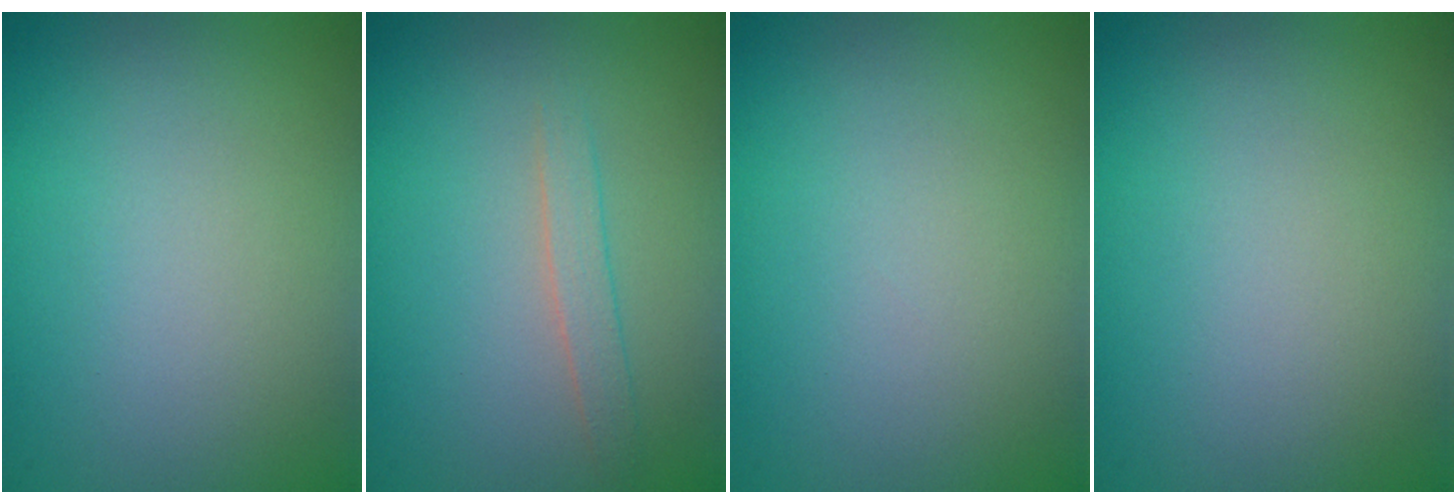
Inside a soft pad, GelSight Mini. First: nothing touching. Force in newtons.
{"total": 1.3, "press": 1.3, "slide": 0.1}
{"total": 0.0}
{"total": 0.0}